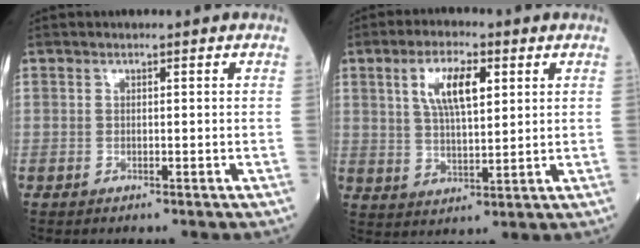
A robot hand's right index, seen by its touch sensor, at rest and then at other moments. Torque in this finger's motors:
{"motor_torque": [0.27, 0.12, 0.24, 0.13]}